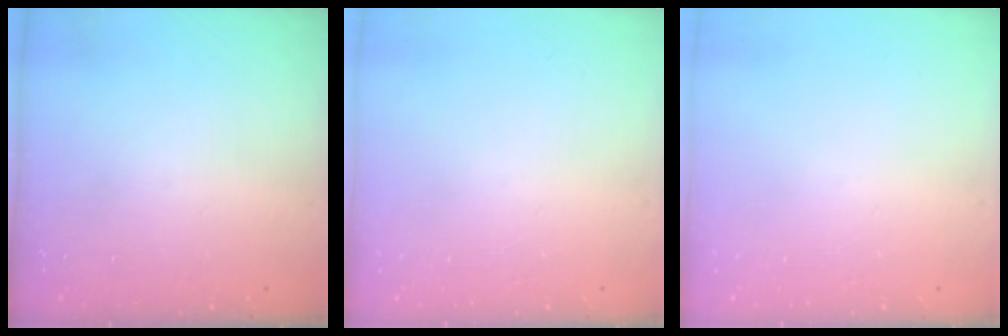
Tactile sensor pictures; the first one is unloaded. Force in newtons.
{"total": 0.0}
{"total": 0.0}